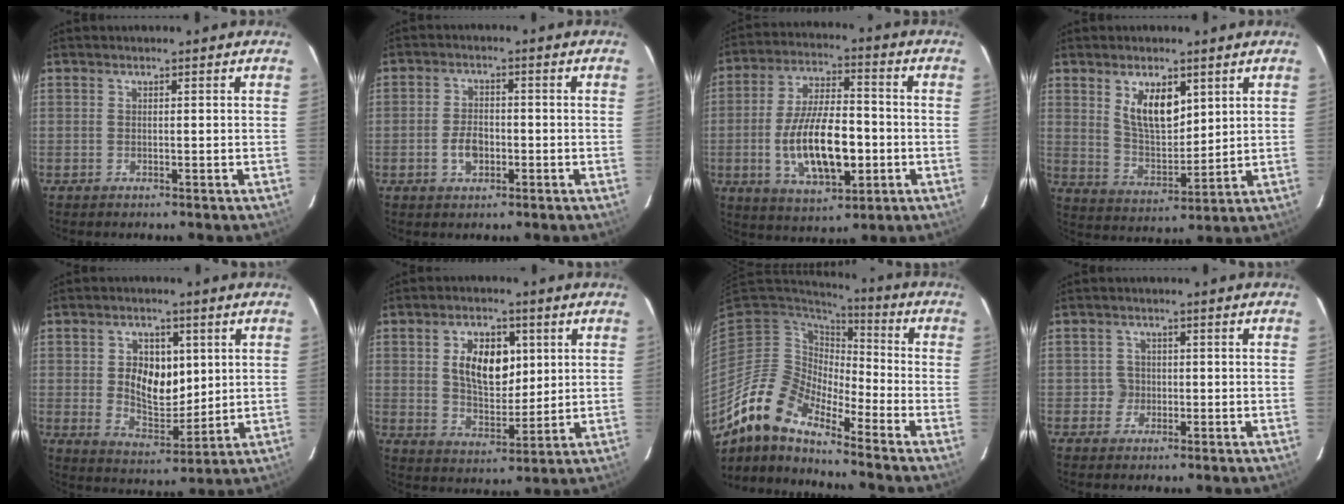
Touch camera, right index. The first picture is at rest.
{"total": 4.3, "force": [-1.5, 2.8, 3.0], "torque": [-0.061, 0.005, -0.023]}
{"total": 16.0, "force": [-3.4, 6.7, 14.1], "torque": [-0.272, 0.000, -0.048]}
{"total": 9.5, "force": [4.5, 4.5, 7.0], "torque": [-0.122, -0.001, 0.096]}
{"total": 9.9, "force": [1.8, 6.6, 7.1], "torque": [-0.127, 0.002, 0.041]}
{"total": 10.7, "force": [3.0, 6.2, 8.2], "torque": [-0.146, 0.011, 0.059]}
{"total": 12.2, "force": [-10.1, 3.7, 5.7], "torque": [-0.091, -0.004, -0.208]}
{"total": 2.3, "force": [-0.6, 2.2, -0.2], "torque": [0.008, 0.012, -0.008]}